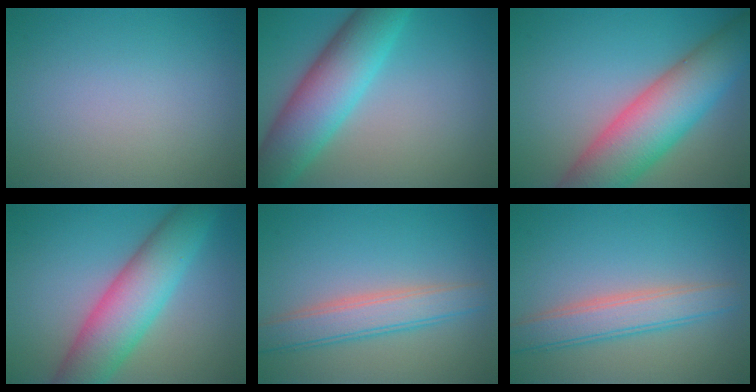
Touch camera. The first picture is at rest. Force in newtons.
{"total": 8.5, "press": 8.5, "slide": 0.1}
{"total": 10.3, "press": 10.3, "slide": 0.7}
{"total": 8.1, "press": 8.1, "slide": 0.1}
{"total": 4.1, "press": 4.1, "slide": 0.4}
{"total": 4.1, "press": 4.1, "slide": 0.4}